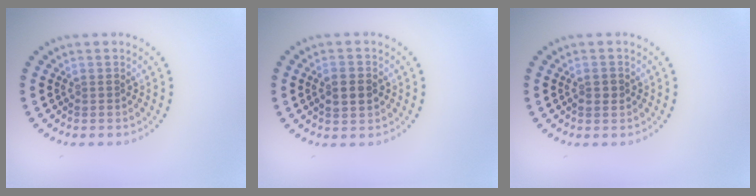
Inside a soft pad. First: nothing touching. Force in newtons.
{"total": 2.4, "press": 2.4, "slide": 0.1}
{"total": 1.2, "press": 1.2, "slide": 0.2}